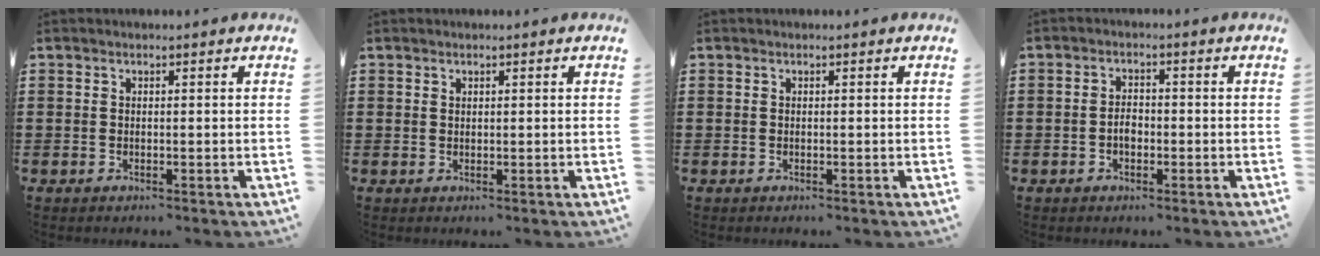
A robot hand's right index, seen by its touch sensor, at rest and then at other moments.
{"total": 0.5, "force": [0.4, 0.3, 0.1], "torque": [-0.003, 0.001, 0.009]}
{"total": 0.0}
{"total": 2.3, "force": [-0.6, 1.5, 1.7], "torque": [-0.034, 0.004, -0.011]}